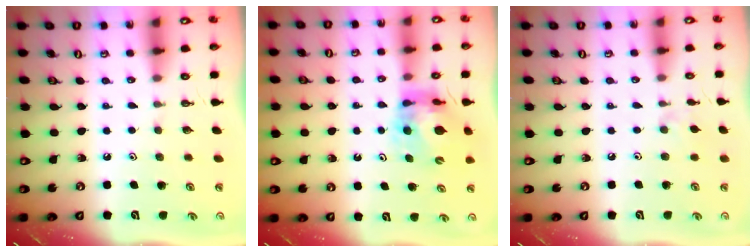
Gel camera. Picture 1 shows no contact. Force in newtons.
{"total": 10.5, "press": 10.4, "slide": 1.2}
{"total": 2.6, "press": 2.5, "slide": 0.5}